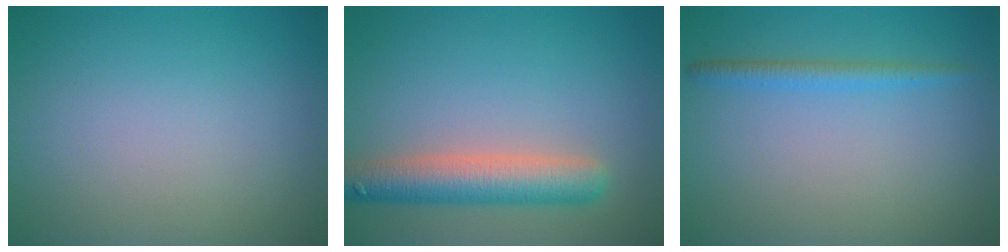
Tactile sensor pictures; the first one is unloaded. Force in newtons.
{"total": 5.2, "press": 5.2, "slide": 0.4}
{"total": 1.6, "press": 1.6, "slide": 0.1}